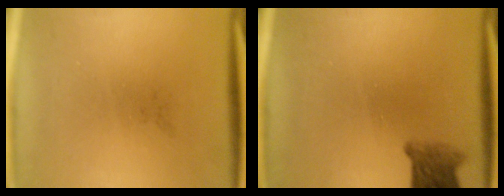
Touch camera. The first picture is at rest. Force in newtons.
{"total": 3.9}